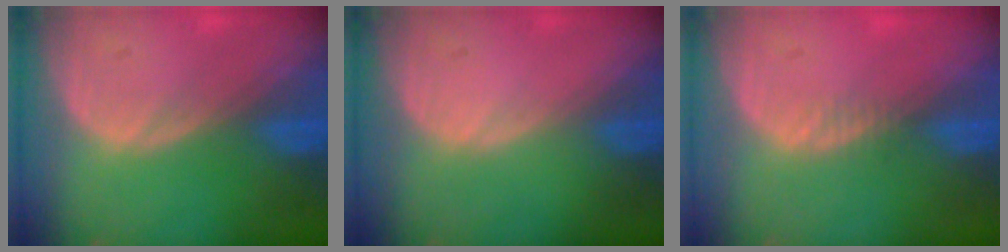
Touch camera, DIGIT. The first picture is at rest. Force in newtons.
{"total": 0.0}
{"total": 1.2, "press": 0.9, "slide": 0.8}